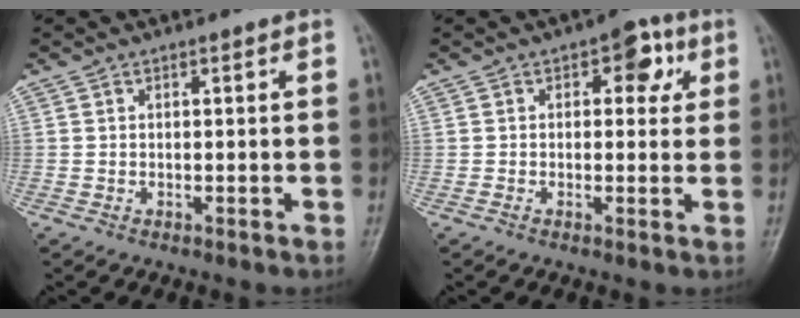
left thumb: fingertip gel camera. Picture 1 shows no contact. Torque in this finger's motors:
{"motor_torque": [0.35, 0.17, 0.19, -0.51, 0.01]}